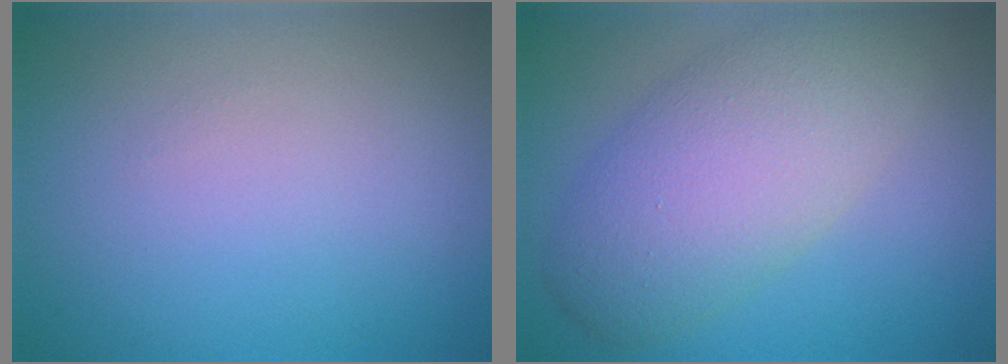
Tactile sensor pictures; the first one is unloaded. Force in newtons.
{"total": 7.1, "press": 7.1, "slide": 0.6}